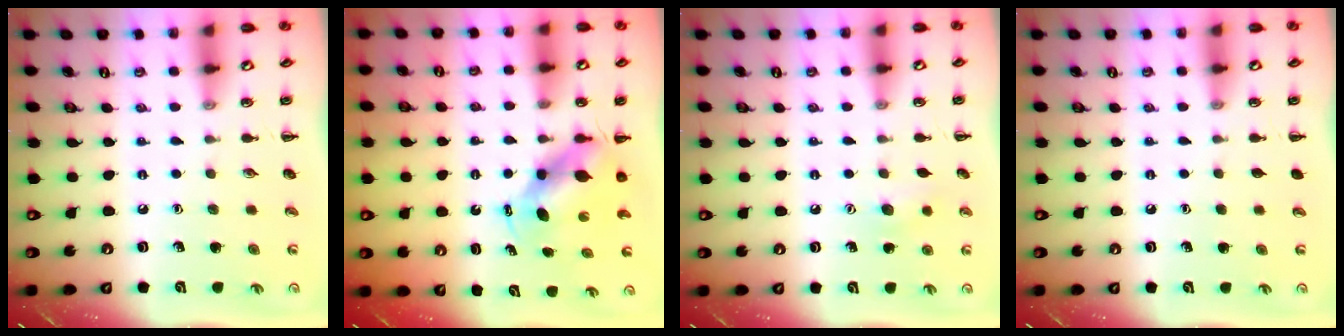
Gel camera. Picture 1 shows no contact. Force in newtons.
{"total": 5.5, "press": 5.3, "slide": 1.6}
{"total": 7.7, "press": 7.5, "slide": 2.0}
{"total": 0.0}